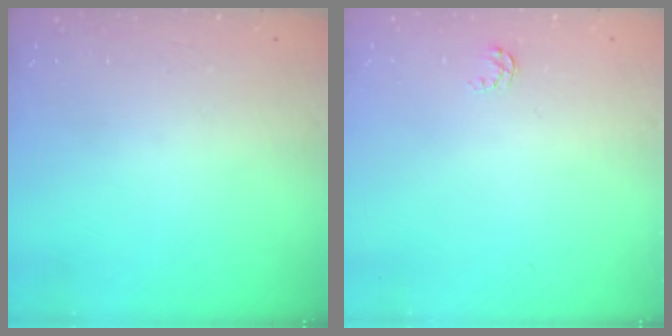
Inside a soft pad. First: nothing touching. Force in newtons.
{"total": 2.6, "press": 2.6, "slide": 0.3}